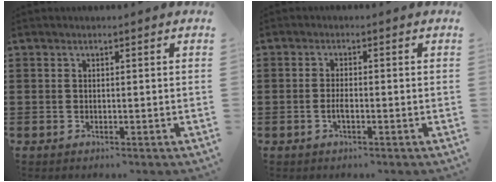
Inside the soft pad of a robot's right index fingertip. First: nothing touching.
{"total": 1.9, "force": [-0.5, 0.4, 1.8], "torque": [-0.036, -0.003, -0.008]}